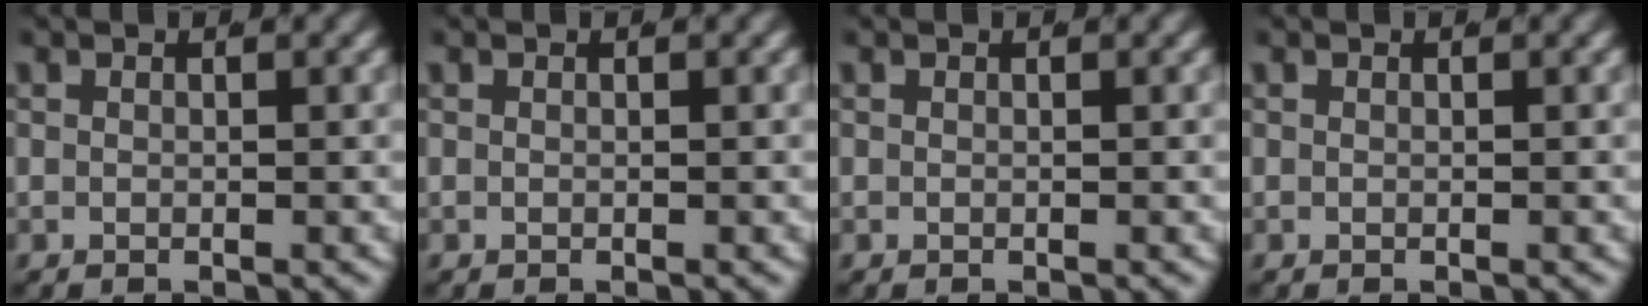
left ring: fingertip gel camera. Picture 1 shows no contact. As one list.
[{"total": 0.0}, {"total": 0.0}, {"total": 0.0}]